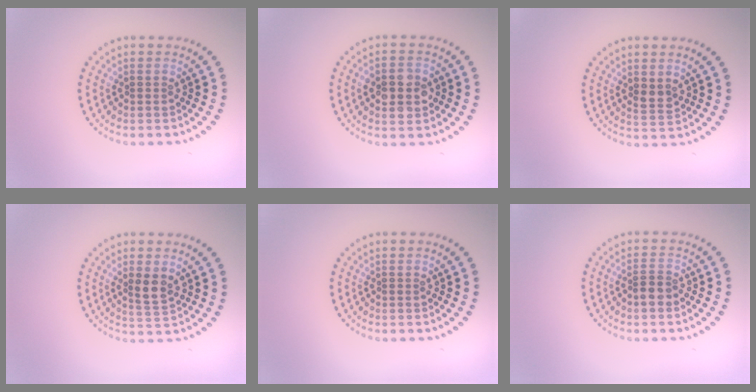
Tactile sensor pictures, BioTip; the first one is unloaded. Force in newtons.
{"total": 3.4, "press": 3.4, "slide": 0.2}
{"total": 1.4, "press": 1.3, "slide": 0.6}
{"total": 2.0, "press": 1.8, "slide": 0.9}
{"total": 0.0}
{"total": 1.7, "press": 1.5, "slide": 0.8}